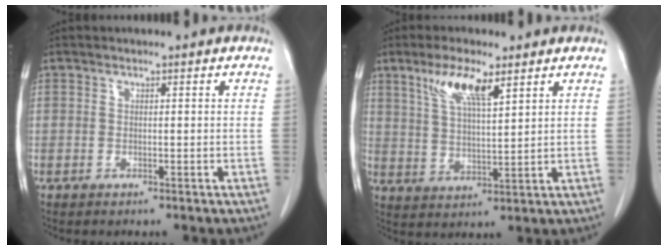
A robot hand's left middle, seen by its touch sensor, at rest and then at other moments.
{"total": 7.6, "force": [4.6, 1.4, 6.0], "torque": [-0.122, 0.001, 0.089]}